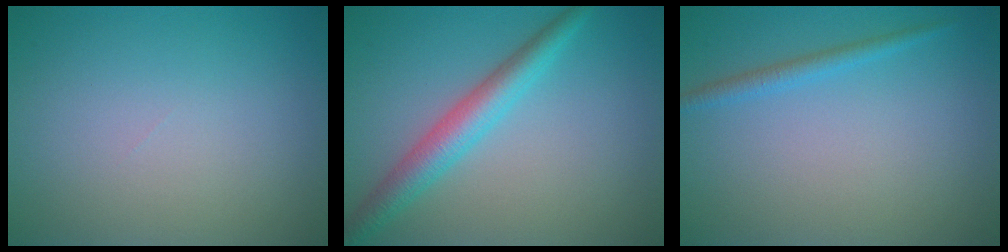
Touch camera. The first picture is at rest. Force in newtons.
{"total": 3.9, "press": 3.9, "slide": 0.0}
{"total": 1.5, "press": 1.5, "slide": 0.1}